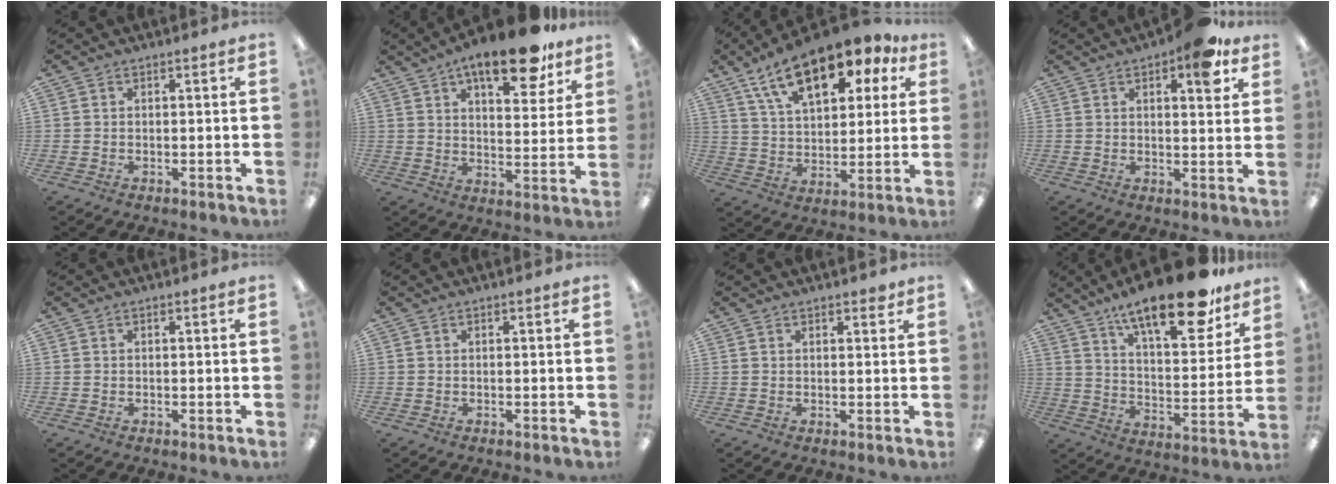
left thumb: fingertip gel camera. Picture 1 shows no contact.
{"total": 15.9, "force": [11.0, 5.6, 9.9], "torque": [-0.137, -0.058, 0.179]}
{"total": 18.5, "force": [11.5, 8.7, 11.6], "torque": [-0.196, -0.049, 0.198]}
{"total": 8.8, "force": [5.2, 3.3, 6.2], "torque": [-0.076, -0.023, 0.082]}
{"total": 0.0}
{"total": 0.0}
{"total": 1.3, "force": [1.2, 0.5, 0.3], "torque": [0.010, -0.009, 0.020]}
{"total": 20.6, "force": [15.5, 5.9, 12.3], "torque": [-0.186, -0.106, 0.254]}